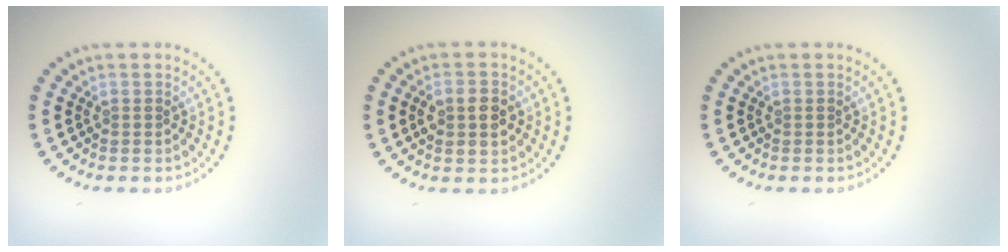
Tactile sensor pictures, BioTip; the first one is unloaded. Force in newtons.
{"total": 2.7, "press": 2.7, "slide": 0.1}
{"total": 0.0}